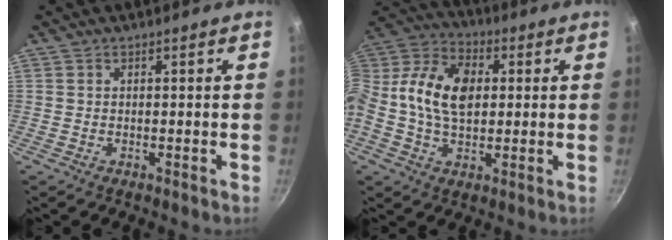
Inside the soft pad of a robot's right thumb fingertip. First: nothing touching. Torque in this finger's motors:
{"motor_torque": [2.51, 2.50, 0.87, -0.82, 0.36]}